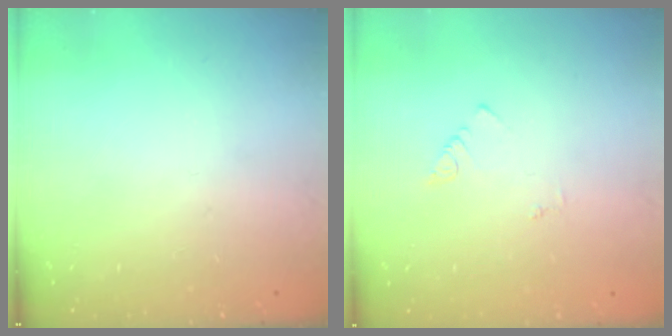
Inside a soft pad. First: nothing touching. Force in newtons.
{"total": 1.1, "press": 1.1, "slide": 0.3}